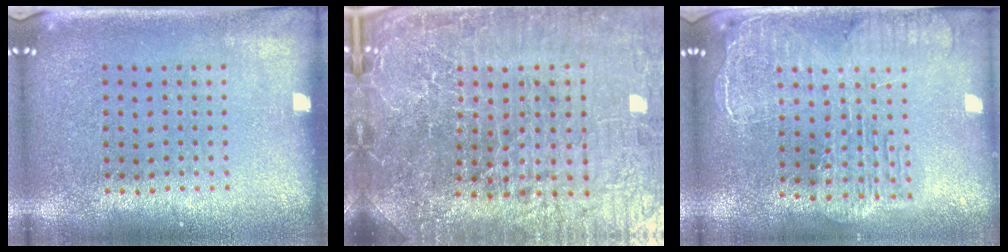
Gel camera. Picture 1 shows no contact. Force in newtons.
{"total": 7.4, "press": 6.4, "slide": 3.6}
{"total": 2.4, "press": 2.1, "slide": 1.2}